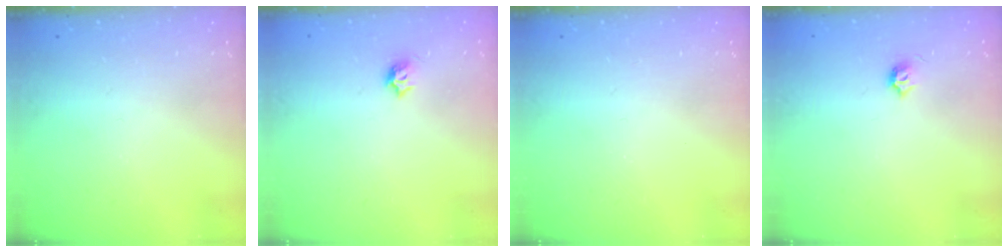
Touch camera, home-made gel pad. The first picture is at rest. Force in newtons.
{"total": 4.1, "press": 4.0, "slide": 0.7}
{"total": 0.0}
{"total": 3.9, "press": 3.8, "slide": 0.7}